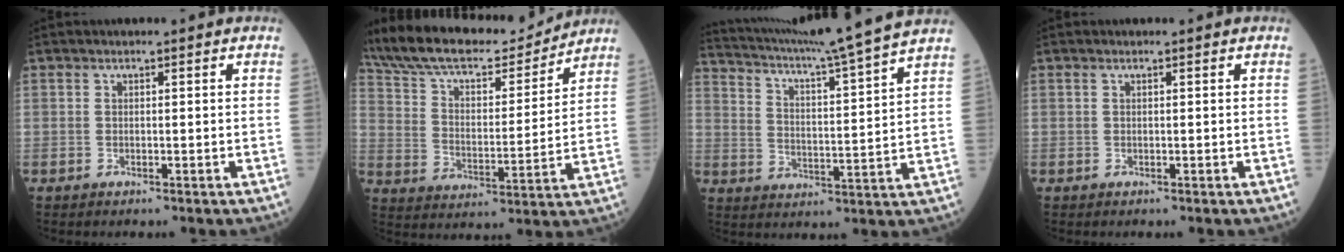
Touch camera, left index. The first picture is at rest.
{"total": 20.0, "force": [17.9, 4.4, 7.8], "torque": [-0.141, 0.010, 0.292]}
{"total": 19.2, "force": [17.1, -2.2, 8.4], "torque": [-0.155, -0.026, 0.244]}
{"total": 0.0}